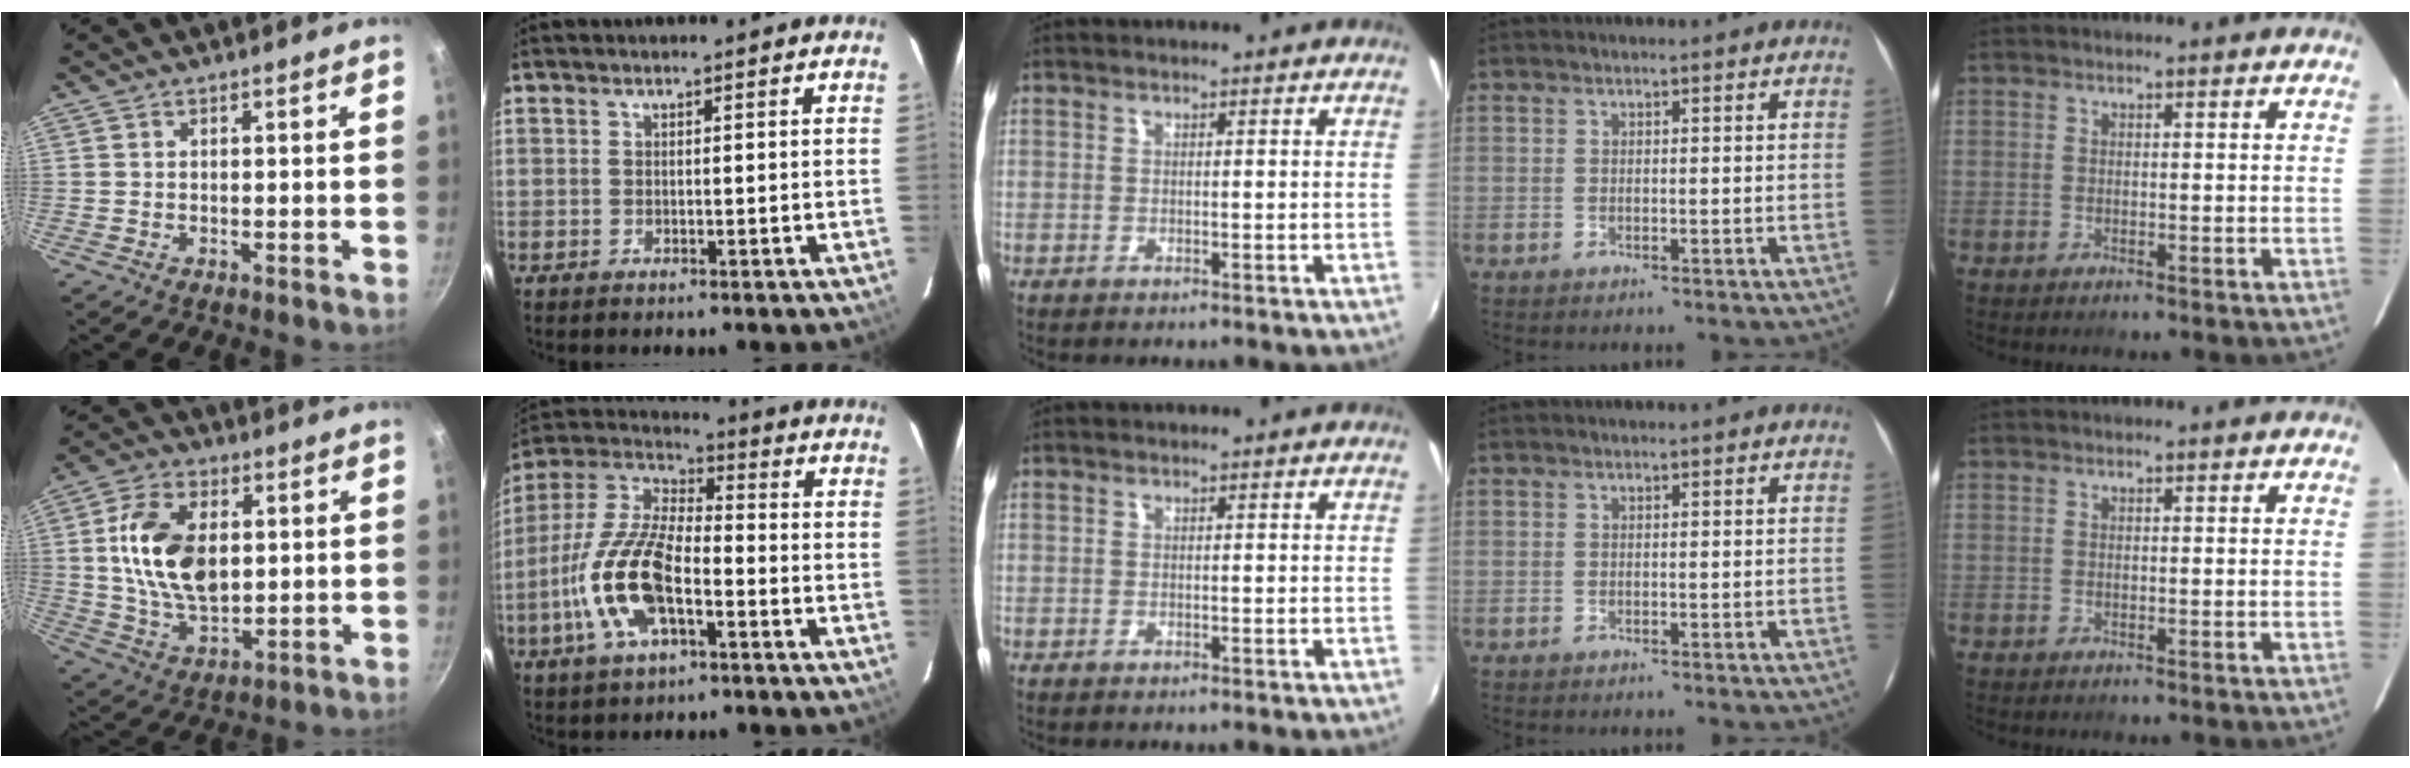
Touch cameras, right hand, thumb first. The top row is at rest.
{"thumb": {"total": 15.4, "force": [2.2, 9.4, 12.0], "torque": [-0.198, -0.006, 0.042]}, "index": {"total": 15.9, "force": [-5.8, 6.4, 13.4], "torque": [-0.284, -0.006, -0.115]}}